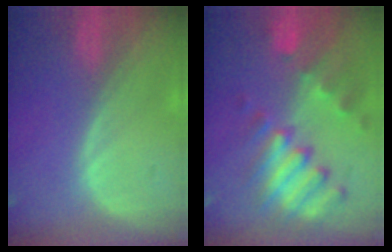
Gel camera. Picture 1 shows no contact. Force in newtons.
{"total": 10.3, "press": 9.0, "slide": 5.1}